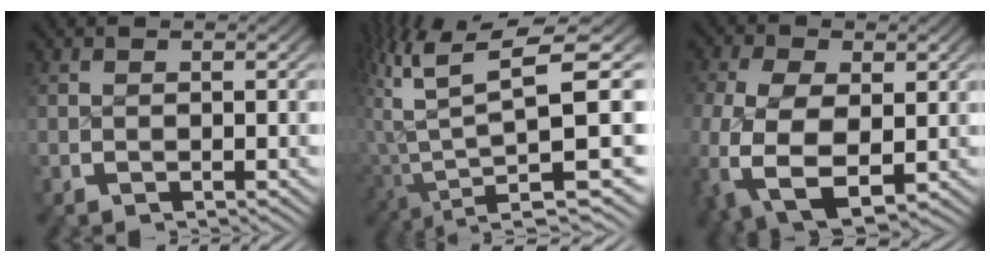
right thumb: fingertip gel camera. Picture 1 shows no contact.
{"total": 14.6, "force": [-0.1, 7.7, 12.5], "torque": [-0.228, -0.029, 0.016]}
{"total": 11.1, "force": [-2.3, 7.8, 7.5], "torque": [-0.204, -0.067, -0.006]}